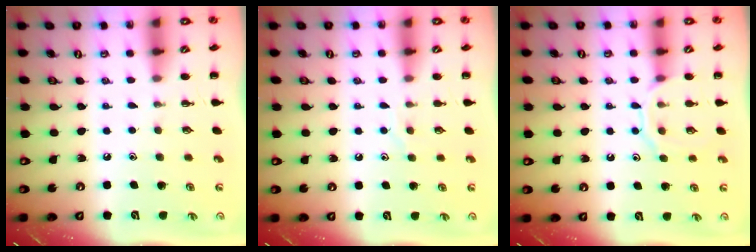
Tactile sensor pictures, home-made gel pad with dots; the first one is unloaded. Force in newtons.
{"total": 5.8, "press": 5.7, "slide": 0.9}
{"total": 9.5, "press": 9.5, "slide": 0.6}